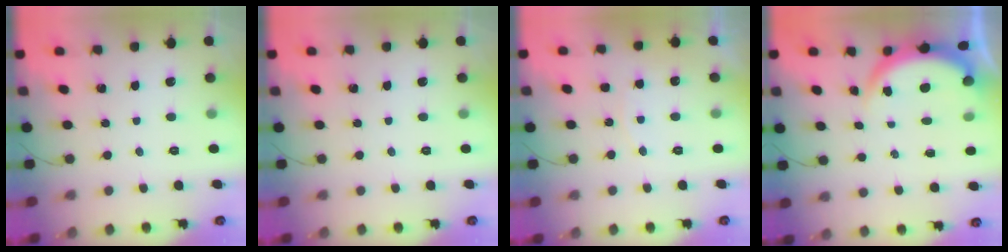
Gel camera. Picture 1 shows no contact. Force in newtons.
{"total": 0.0}
{"total": 6.0, "press": 6.0, "slide": 0.2}
{"total": 3.8, "press": 3.8, "slide": 0.2}